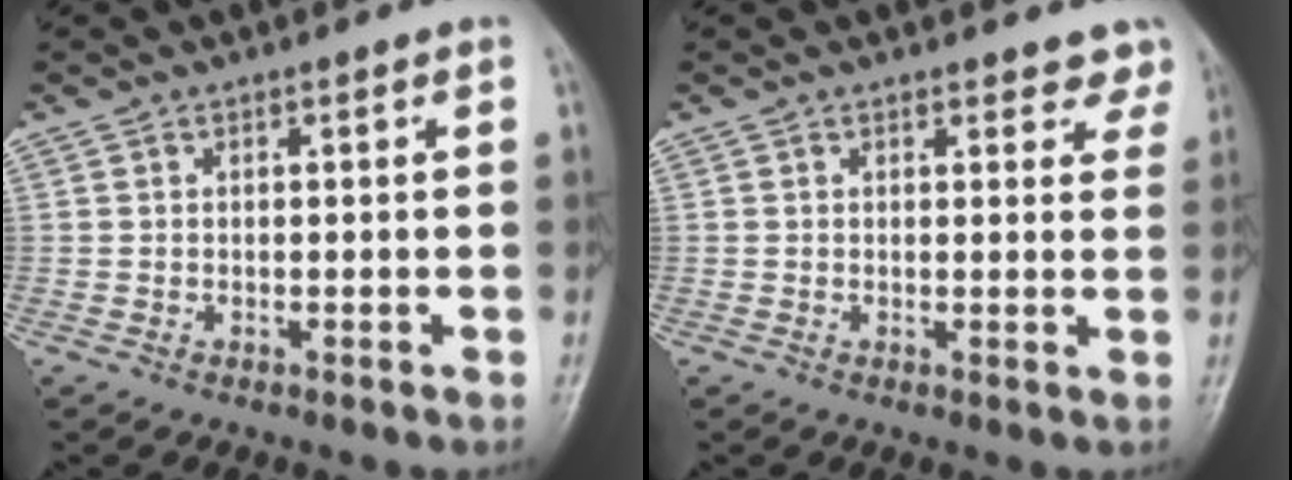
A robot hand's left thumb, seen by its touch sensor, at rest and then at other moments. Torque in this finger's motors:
{"motor_torque": [-0.01, 0.09, -0.32, -0.19, 0.03]}